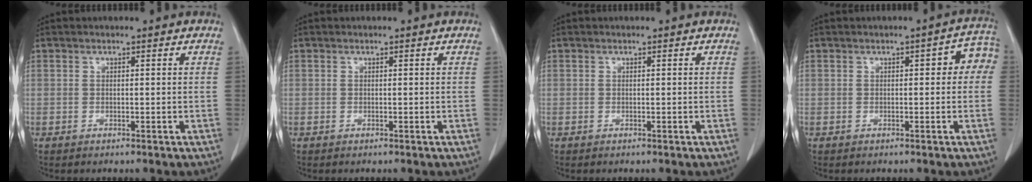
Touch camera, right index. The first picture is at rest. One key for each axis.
{"total": 0.0}
{"total": 0.0}
{"total": 4.4, "fx": 0.5, "fy": 1.8, "fz": 4.0, "tx": -0.038, "ty": 0.027, "tz": 0.000}